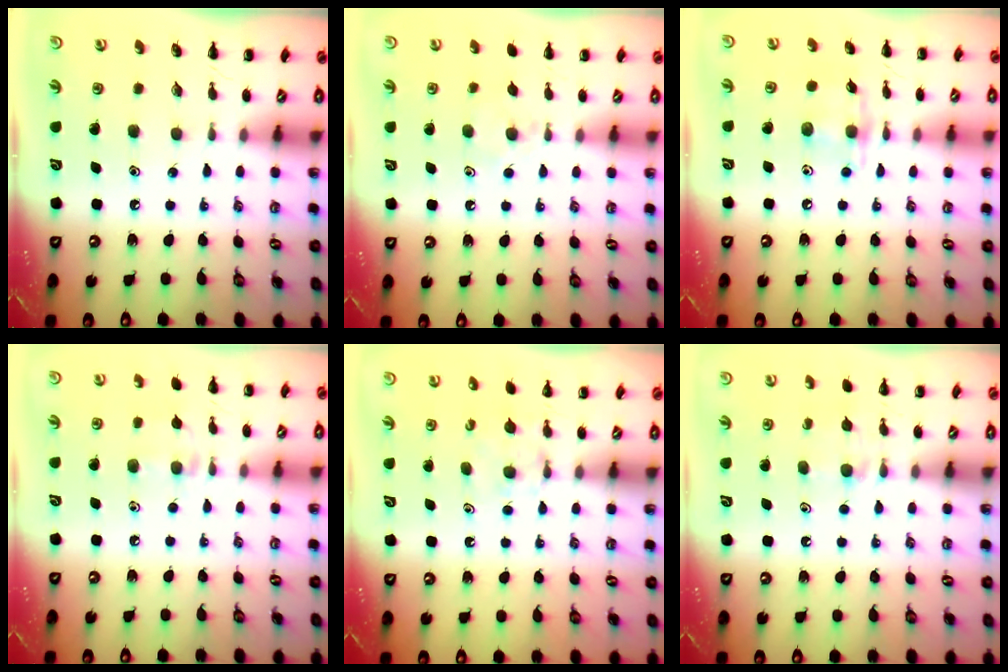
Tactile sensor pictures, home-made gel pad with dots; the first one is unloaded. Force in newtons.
{"total": 5.4, "press": 5.2, "slide": 1.7}
{"total": 7.8, "press": 7.8, "slide": 0.6}
{"total": 6.5, "press": 6.1, "slide": 2.3}
{"total": 4.1, "press": 3.8, "slide": 1.4}
{"total": 6.3, "press": 6.0, "slide": 1.9}